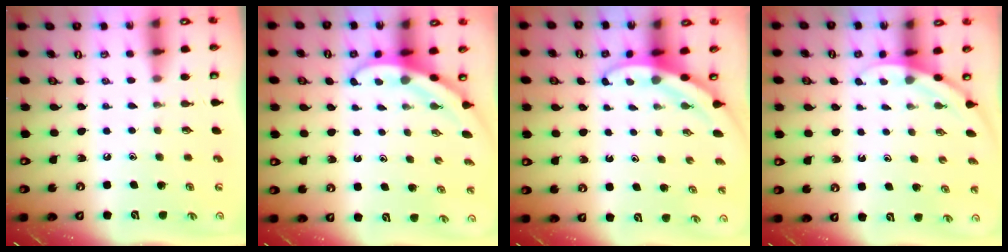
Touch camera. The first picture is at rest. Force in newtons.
{"total": 3.0, "press": 3.0, "slide": 0.1}
{"total": 3.4, "press": 3.4, "slide": 0.1}
{"total": 4.1, "press": 4.1, "slide": 0.3}